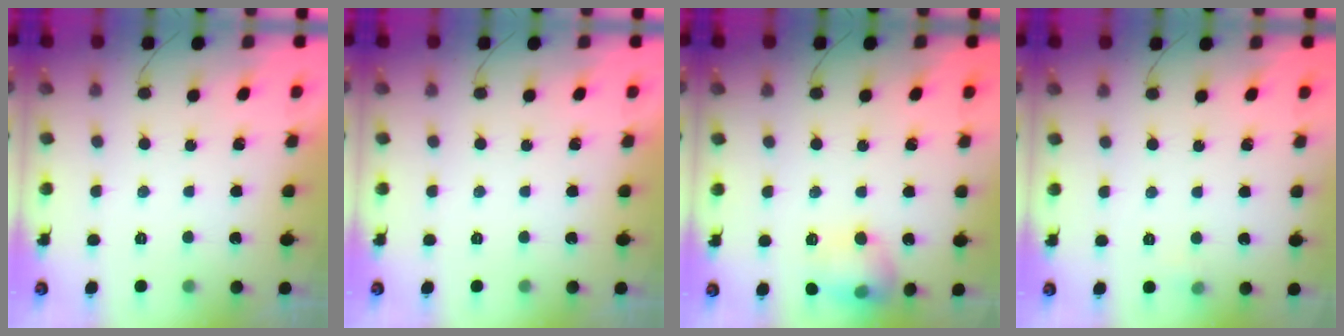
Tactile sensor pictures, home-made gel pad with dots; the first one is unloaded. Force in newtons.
{"total": 0.0}
{"total": 11.9, "press": 11.9, "slide": 1.3}
{"total": 3.7, "press": 3.5, "slide": 1.2}